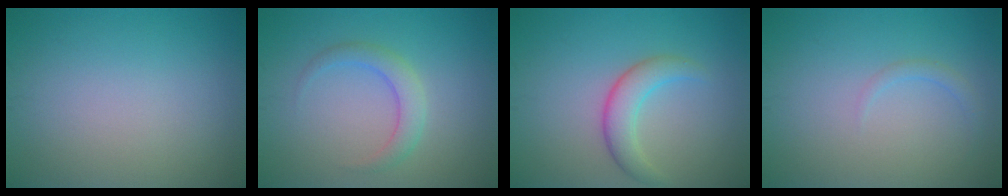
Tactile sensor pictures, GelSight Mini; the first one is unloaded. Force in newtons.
{"total": 2.4, "press": 2.4, "slide": 0.0}
{"total": 3.1, "press": 3.1, "slide": 0.1}
{"total": 1.0, "press": 1.0, "slide": 0.1}